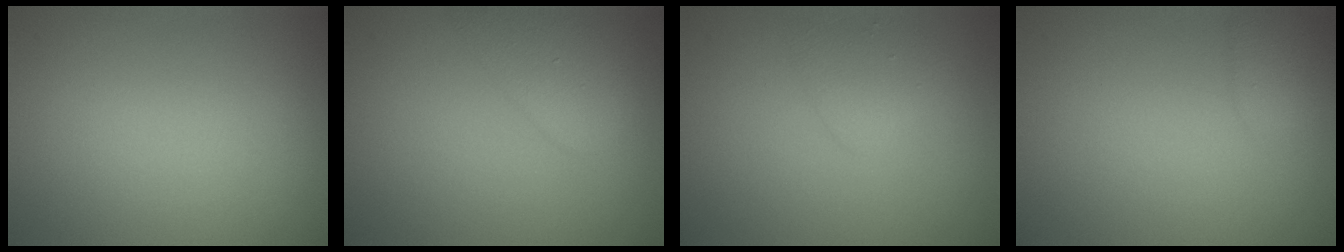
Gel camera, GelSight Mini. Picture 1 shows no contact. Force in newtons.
{"total": 2.9, "press": 2.9, "slide": 0.3}
{"total": 1.5, "press": 1.5, "slide": 0.0}
{"total": 1.6, "press": 1.6, "slide": 0.1}